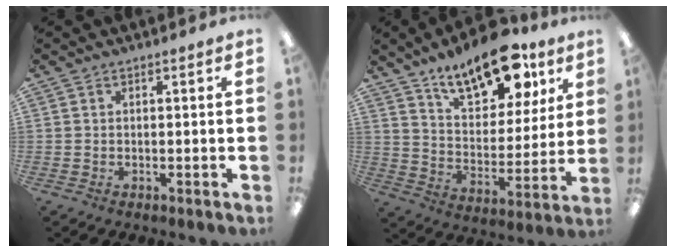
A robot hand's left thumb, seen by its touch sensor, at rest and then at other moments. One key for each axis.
{"total": 17.0, "fx": 12.9, "fy": 7.3, "fz": 8.4, "tx": -0.134, "ty": -0.076, "tz": 0.223}